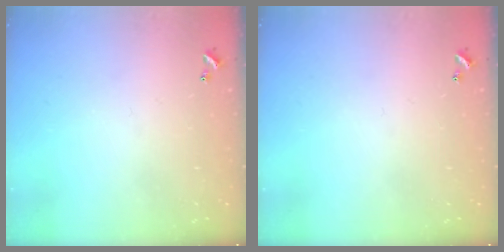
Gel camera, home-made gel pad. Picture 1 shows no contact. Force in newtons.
{"total": 0.0}